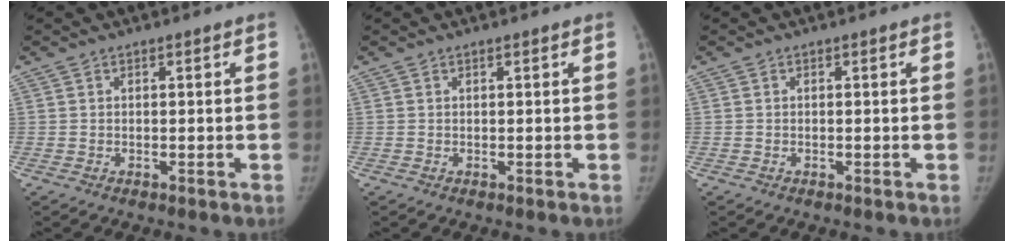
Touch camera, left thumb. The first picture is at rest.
{"total": 0.0}
{"total": 0.0}